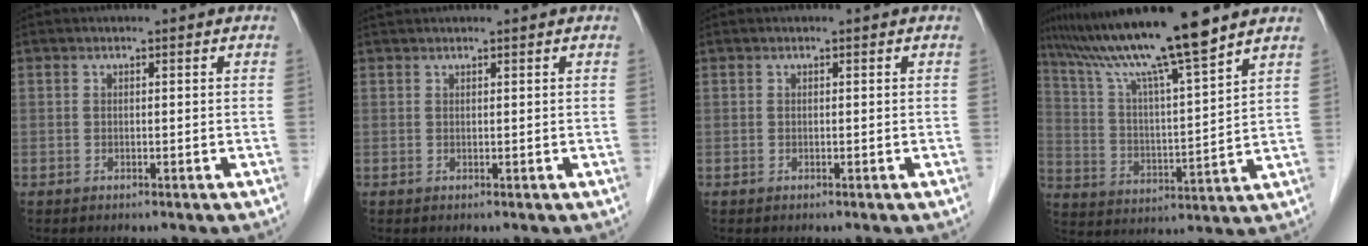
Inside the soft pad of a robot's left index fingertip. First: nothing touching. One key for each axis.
{"total": 2.7, "fx": 2.6, "fy": 0.1, "fz": 0.8, "tx": -0.009, "ty": 0.031, "tz": 0.042}
{"total": 0.0}
{"total": 16.4, "fx": 13.2, "fy": -0.7, "fz": 9.6, "tx": -0.170, "ty": 0.010, "tz": 0.229}